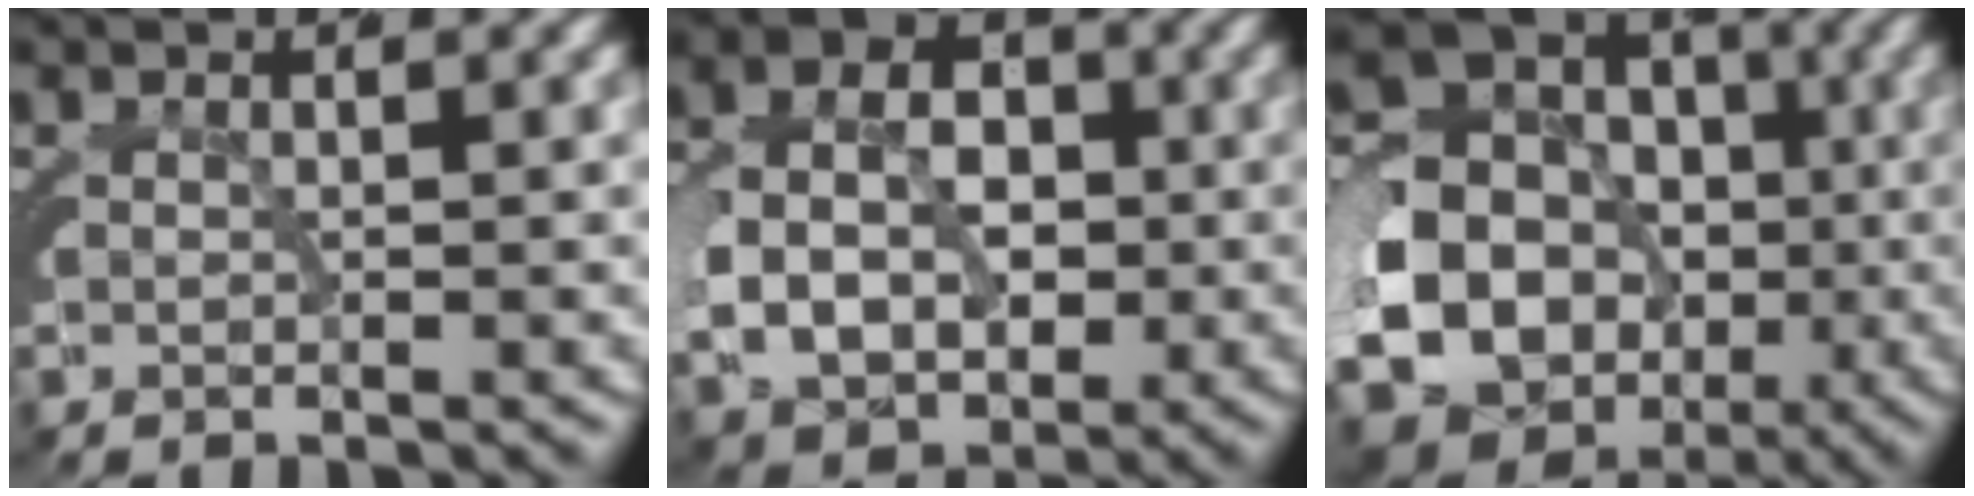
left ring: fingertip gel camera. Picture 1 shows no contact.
{"total": 9.0, "force": [-1.4, 6.8, 5.6], "torque": [-0.099, -0.017, -0.027]}
{"total": 21.2, "force": [-3.3, 18.6, 9.6], "torque": [-0.228, -0.068, -0.062]}